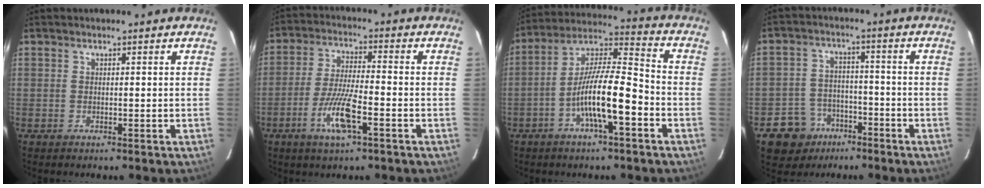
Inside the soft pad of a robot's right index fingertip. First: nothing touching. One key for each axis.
{"total": 8.3, "fx": -3.6, "fy": 1.2, "fz": 7.4, "tx": -0.148, "ty": -0.007, "tz": -0.065}
{"total": 12.7, "fx": -4.5, "fy": 1.9, "fz": 11.7, "tx": -0.219, "ty": 0.014, "tz": -0.080}
{"total": 7.5, "fx": -4.1, "fy": 6.2, "fz": 1.2, "tx": -0.023, "ty": 0.011, "tz": -0.059}